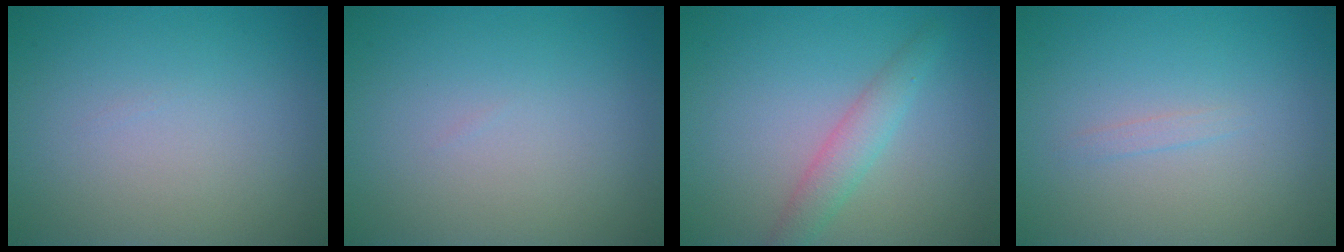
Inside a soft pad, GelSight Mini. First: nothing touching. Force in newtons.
{"total": 0.0}
{"total": 2.4, "press": 2.4, "slide": 0.0}
{"total": 0.6, "press": 0.6, "slide": 0.1}